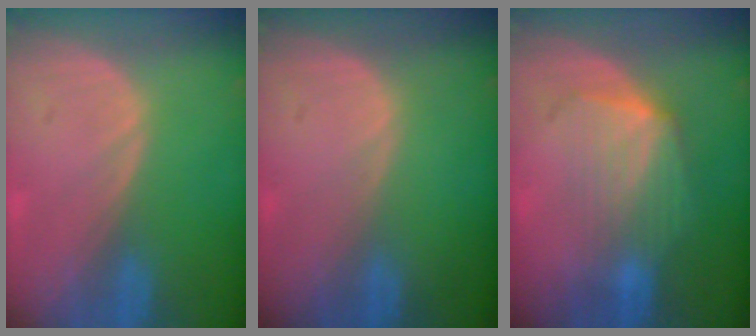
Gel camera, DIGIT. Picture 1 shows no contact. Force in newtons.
{"total": 0.0}
{"total": 7.1, "press": 6.5, "slide": 2.9}